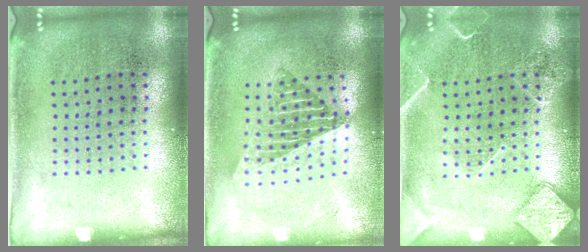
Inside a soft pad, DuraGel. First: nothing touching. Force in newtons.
{"total": 1.7, "press": 1.3, "slide": 1.0}
{"total": 2.8, "press": 2.8, "slide": 0.3}